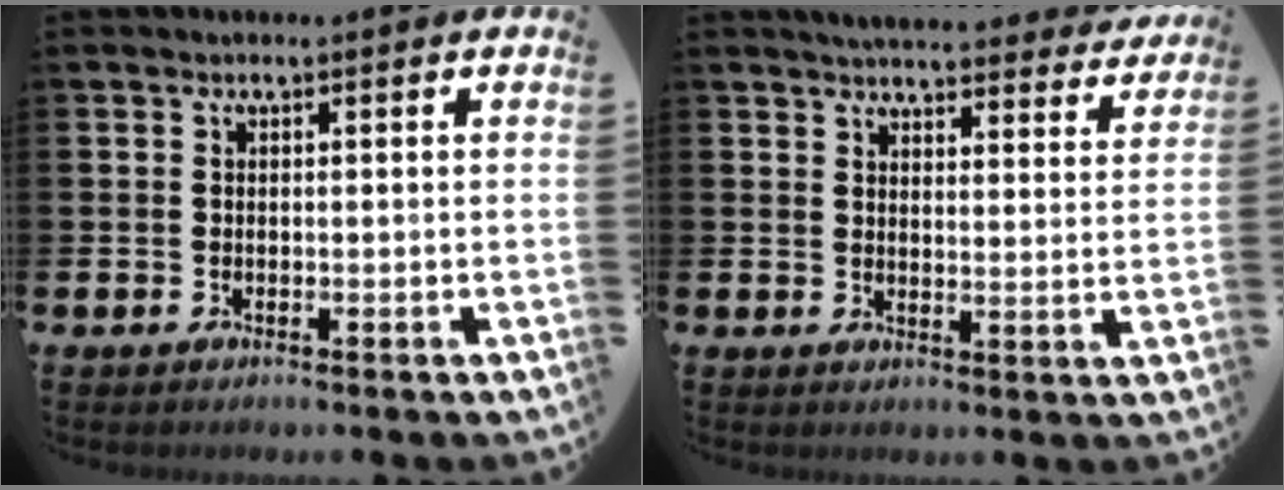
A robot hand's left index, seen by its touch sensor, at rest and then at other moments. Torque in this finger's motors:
{"motor_torque": [0.44, -0.43, 0.38, 0.06]}